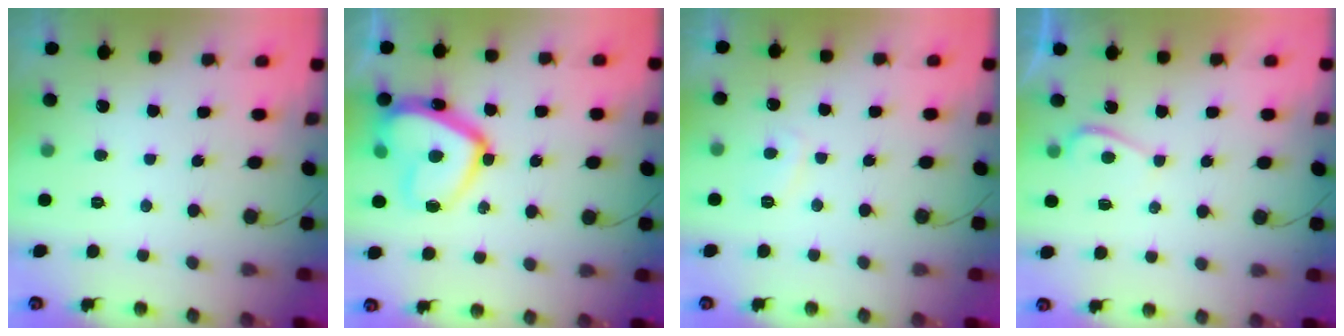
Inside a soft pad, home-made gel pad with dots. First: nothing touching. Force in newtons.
{"total": 18.2, "press": 18.1, "slide": 1.9}
{"total": 2.2, "press": 2.2, "slide": 0.6}
{"total": 2.4, "press": 2.4, "slide": 0.3}